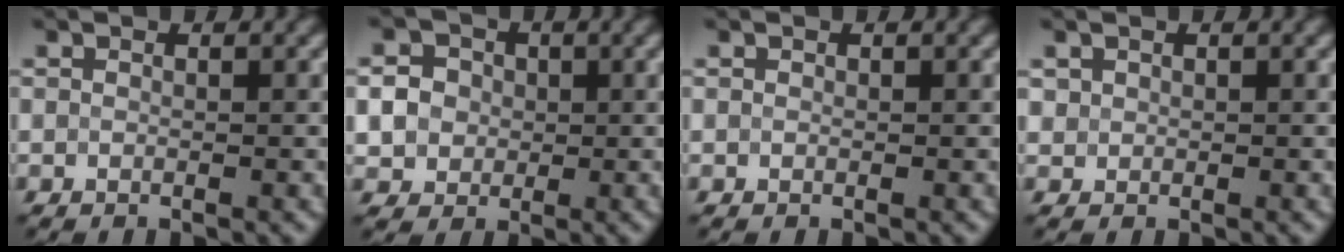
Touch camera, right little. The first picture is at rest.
{"total": 3.5, "force": [0.2, 3.2, 1.4], "torque": [-0.027, 0.010, -0.004]}
{"total": 0.0}
{"total": 0.6, "force": [0.3, 0.5, 0.0], "torque": [0.003, -0.003, 0.010]}